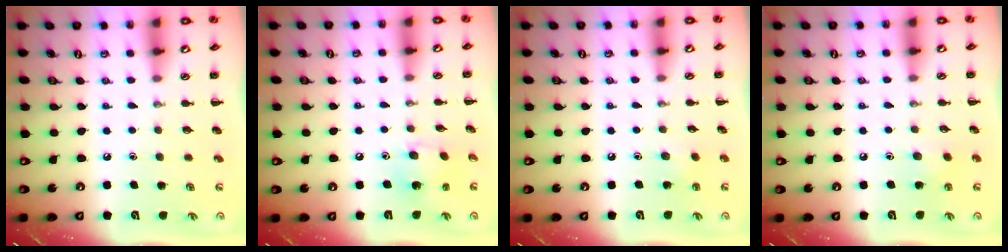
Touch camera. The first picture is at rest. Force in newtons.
{"total": 4.8, "press": 4.7, "slide": 1.0}
{"total": 4.3, "press": 4.1, "slide": 1.1}
{"total": 5.1, "press": 5.0, "slide": 1.2}